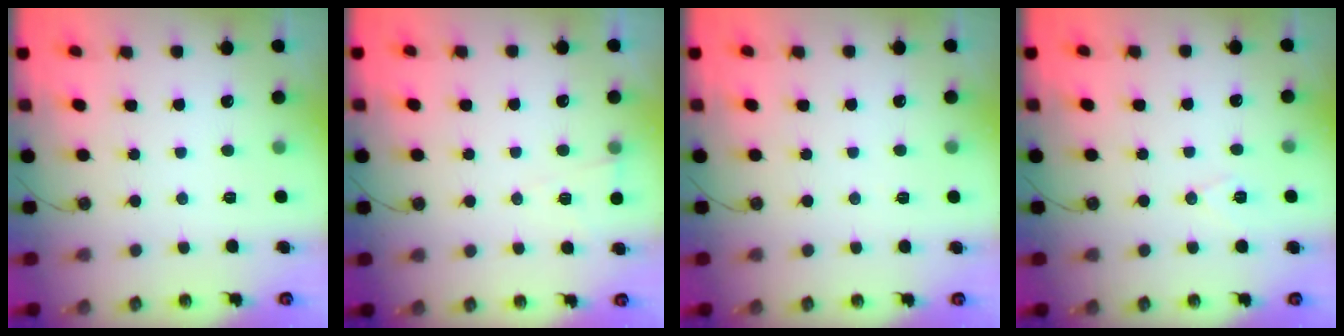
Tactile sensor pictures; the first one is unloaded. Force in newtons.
{"total": 4.9, "press": 3.8, "slide": 3.2}
{"total": 2.5, "press": 1.7, "slide": 1.8}
{"total": 5.6, "press": 4.2, "slide": 3.8}